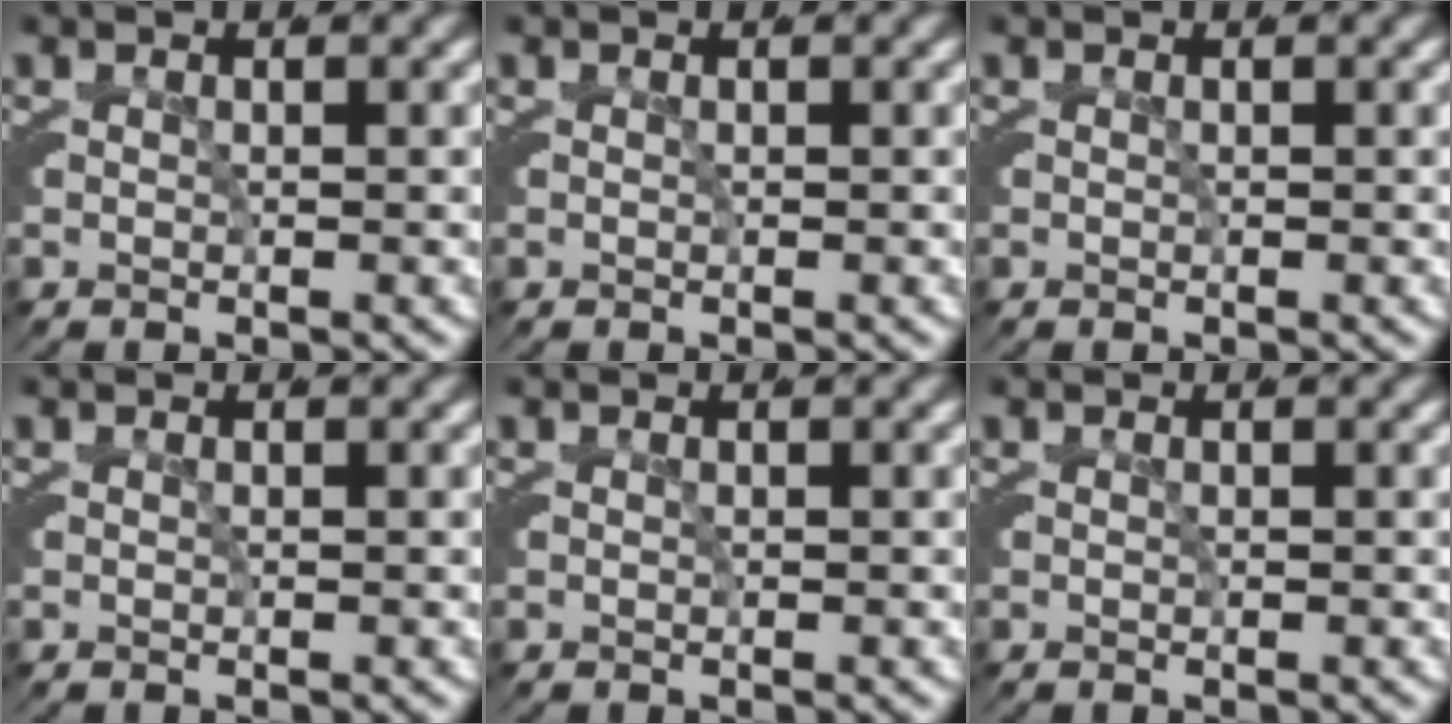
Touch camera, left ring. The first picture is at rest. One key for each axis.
{"total": 0.0}
{"total": 0.0}
{"total": 0.0}
{"total": 0.0}
{"total": 0.0}